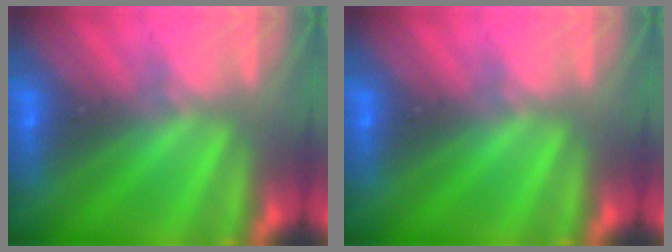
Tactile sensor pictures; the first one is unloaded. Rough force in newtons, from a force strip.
{"total": 0.0}